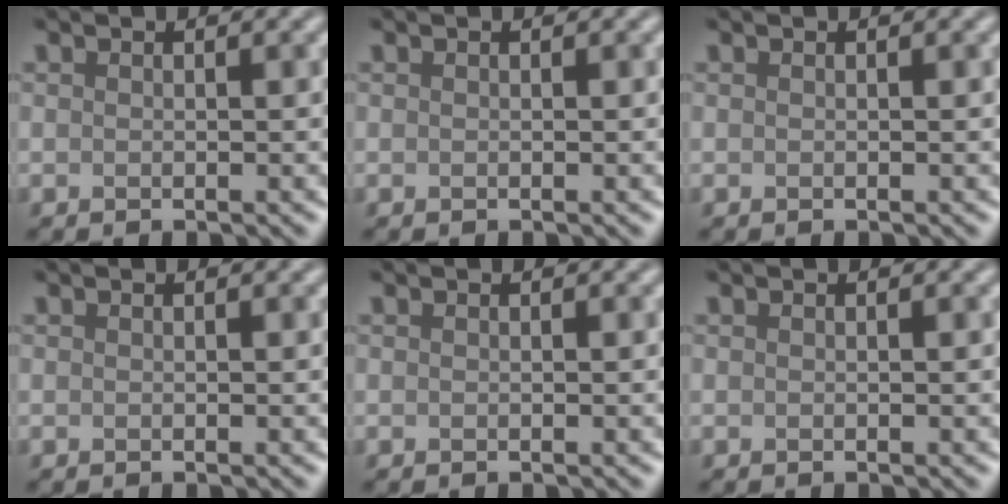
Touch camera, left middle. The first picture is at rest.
{"total": 0.0}
{"total": 0.0}
{"total": 0.0}
{"total": 0.0}
{"total": 0.0}